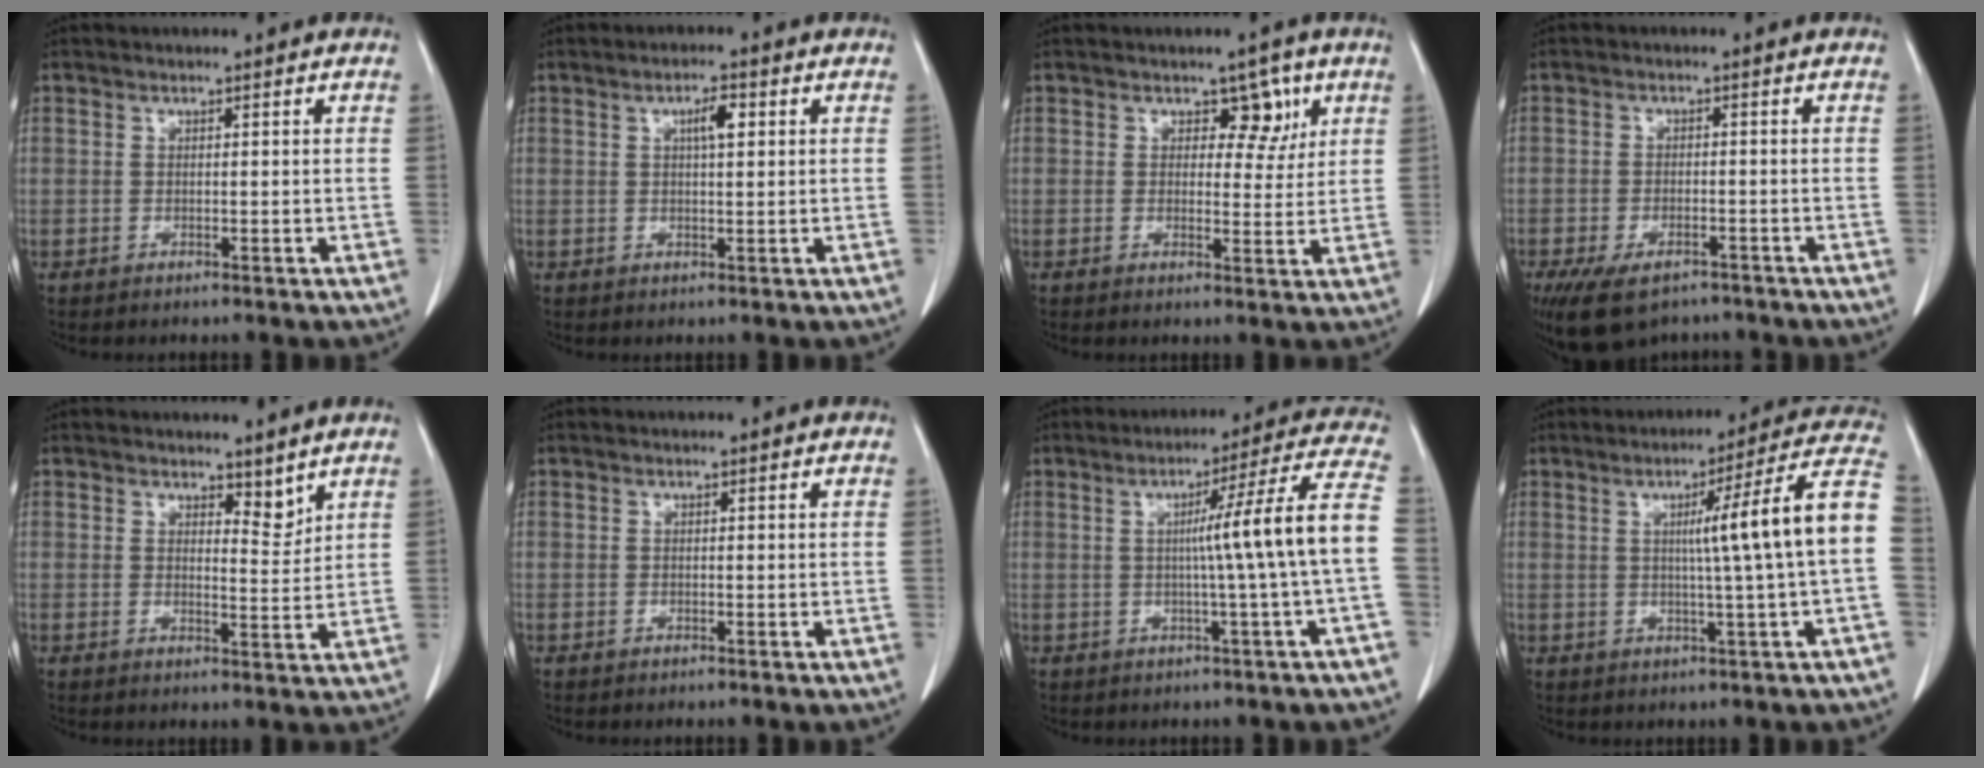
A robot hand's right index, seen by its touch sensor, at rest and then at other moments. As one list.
[{"total": 3.3, "force": [1.1, 0.8, 3.0], "torque": [-0.052, 0.004, 0.018]}, {"total": 4.5, "force": [2.2, 2.7, 2.8], "torque": [-0.023, 0.005, 0.028]}, {"total": 9.5, "force": [-6.7, 4.5, 5.0], "torque": [-0.094, -0.005, -0.103]}, {"total": 3.3, "force": [2.7, 1.1, 1.6], "torque": [-0.019, -0.011, 0.044]}, {"total": 0.0}, {"total": 11.9, "force": [-0.5, -2.4, 11.7], "torque": [-0.157, 0.013, -0.007]}, {"total": 12.9, "force": [0.6, -1.8, 12.7], "torque": [-0.171, 0.016, 0.003]}]